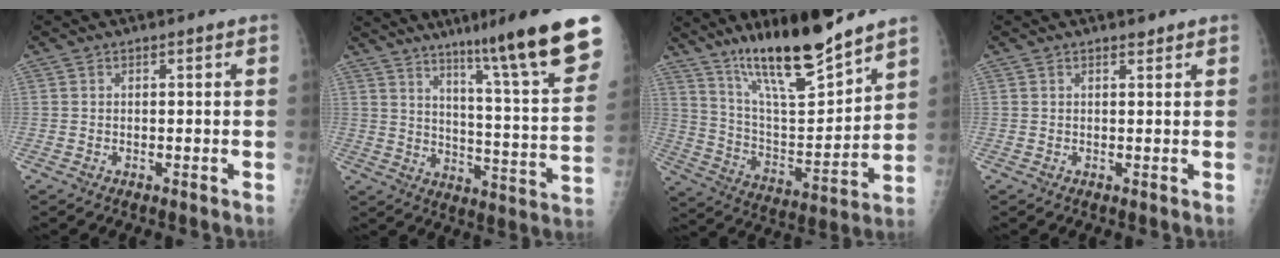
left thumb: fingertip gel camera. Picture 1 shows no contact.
{"total": 21.9, "force": [15.1, 1.2, 15.8], "torque": [-0.198, -0.079, 0.217]}
{"total": 19.0, "force": [14.6, 3.5, 11.7], "torque": [-0.171, -0.087, 0.261]}
{"total": 0.8, "force": [0.7, 0.2, 0.2], "torque": [-0.004, -0.006, 0.011]}